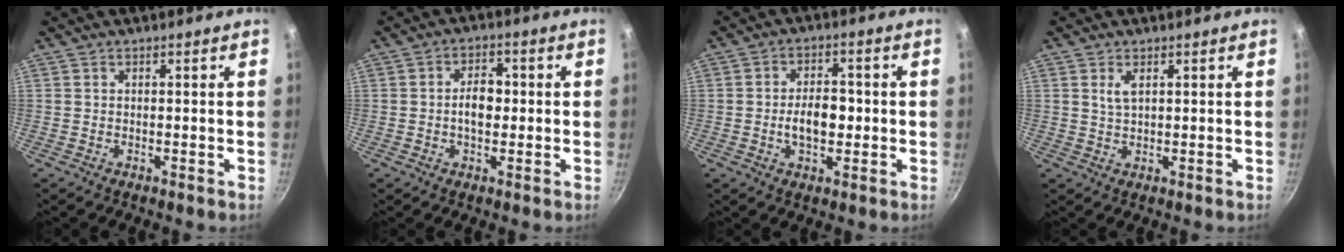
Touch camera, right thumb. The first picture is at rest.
{"total": 5.4, "force": [-0.2, 3.4, 4.2], "torque": [-0.046, 0.013, -0.008]}
{"total": 7.2, "force": [-0.8, 4.3, 5.8], "torque": [-0.075, 0.013, -0.016]}
{"total": 2.4, "force": [1.0, 1.1, 1.9], "torque": [-0.035, -0.006, 0.022]}